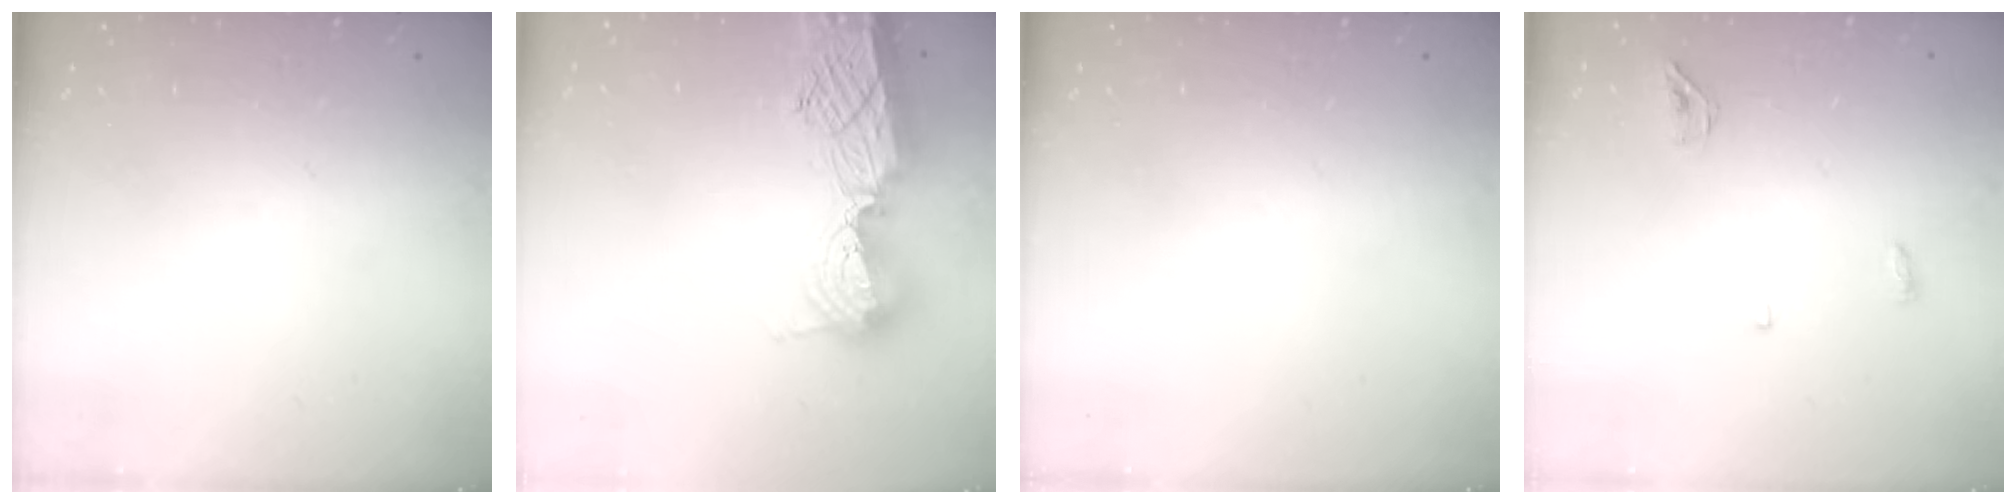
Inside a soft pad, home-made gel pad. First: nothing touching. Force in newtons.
{"total": 15.2, "press": 15.1, "slide": 1.3}
{"total": 0.0}
{"total": 3.6, "press": 3.5, "slide": 0.9}